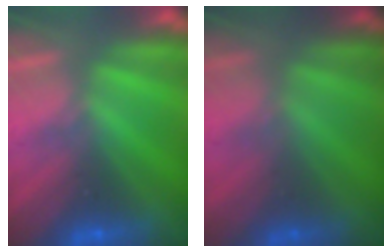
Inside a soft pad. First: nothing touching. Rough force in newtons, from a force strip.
{"total": 1.7}